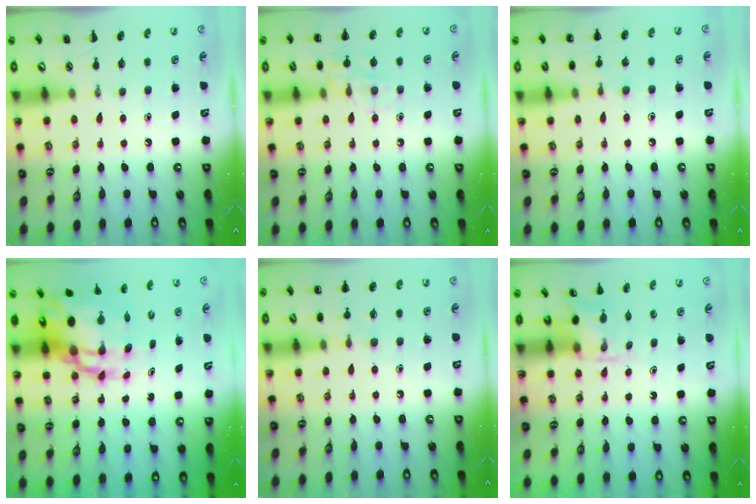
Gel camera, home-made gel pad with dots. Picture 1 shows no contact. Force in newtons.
{"total": 9.9, "press": 9.8, "slide": 1.6}
{"total": 6.0, "press": 5.8, "slide": 1.7}
{"total": 11.5, "press": 11.1, "slide": 2.9}
{"total": 5.9, "press": 5.7, "slide": 1.7}
{"total": 4.5, "press": 4.3, "slide": 1.3}